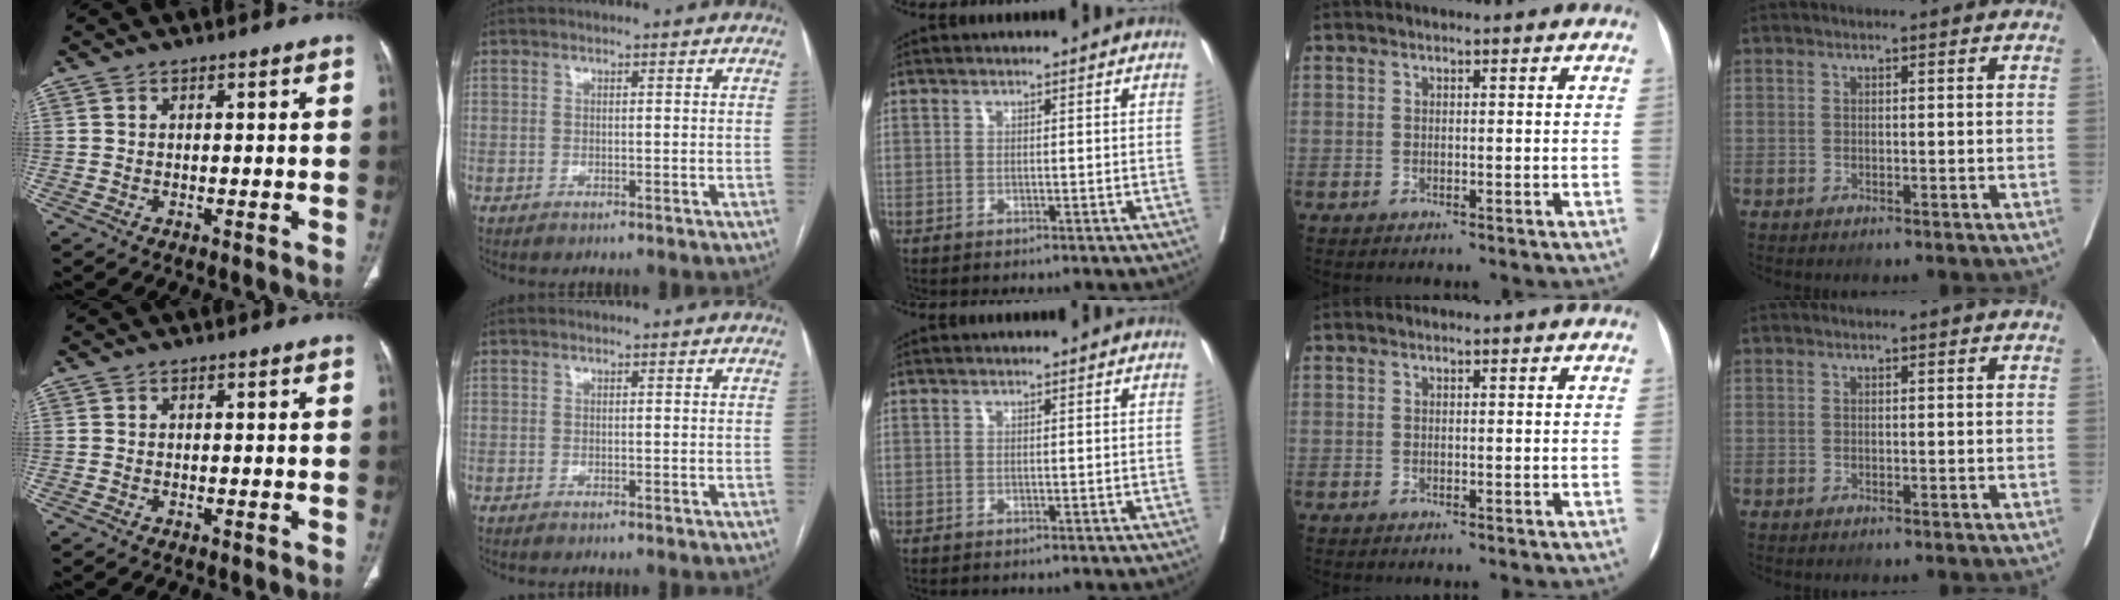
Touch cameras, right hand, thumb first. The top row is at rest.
{"index": {"total": 0.6, "force": [-0.6, -0.1, 0.2], "torque": [0.001, -0.001, -0.010]}}